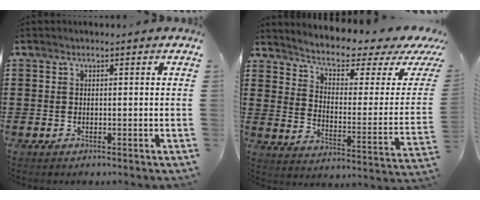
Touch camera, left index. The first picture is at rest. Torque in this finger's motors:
{"motor_torque": [2.14, 0.00, 0.61, 0.12]}